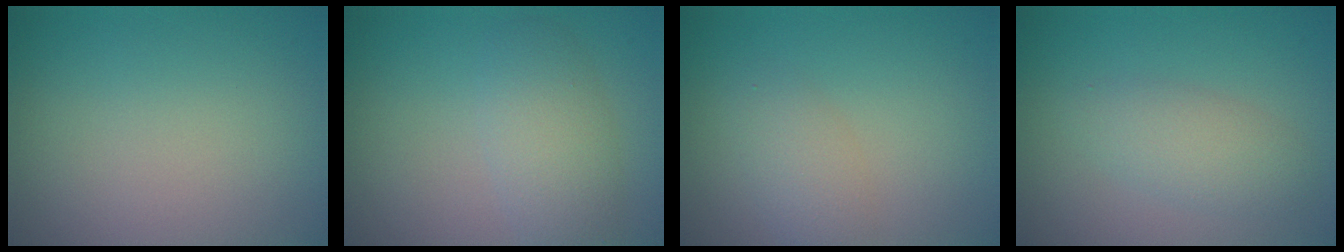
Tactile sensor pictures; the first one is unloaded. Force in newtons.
{"total": 3.5, "press": 3.5, "slide": 0.2}
{"total": 2.2, "press": 2.2, "slide": 0.1}
{"total": 2.7, "press": 2.7, "slide": 0.1}